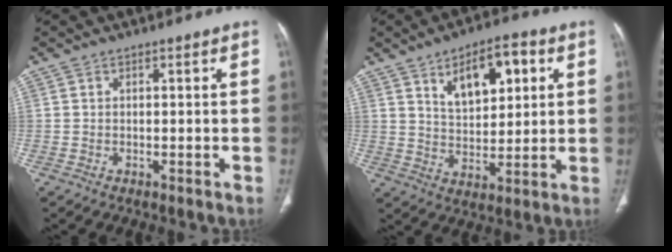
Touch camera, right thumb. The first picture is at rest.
{"total": 12.2, "force": [5.1, 6.2, 9.2], "torque": [-0.113, -0.013, 0.086]}